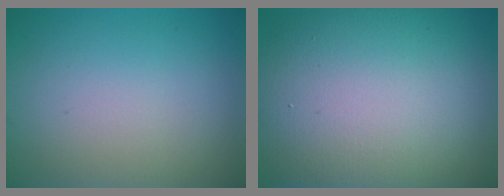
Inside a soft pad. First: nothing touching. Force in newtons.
{"total": 15.8, "press": 15.8, "slide": 0.6}